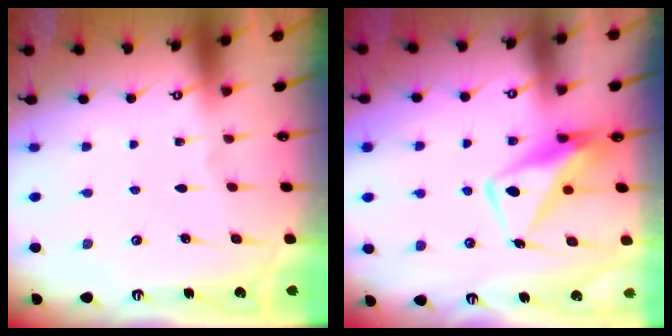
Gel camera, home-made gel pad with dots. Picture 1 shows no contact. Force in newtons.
{"total": 11.3, "press": 11.2, "slide": 1.0}